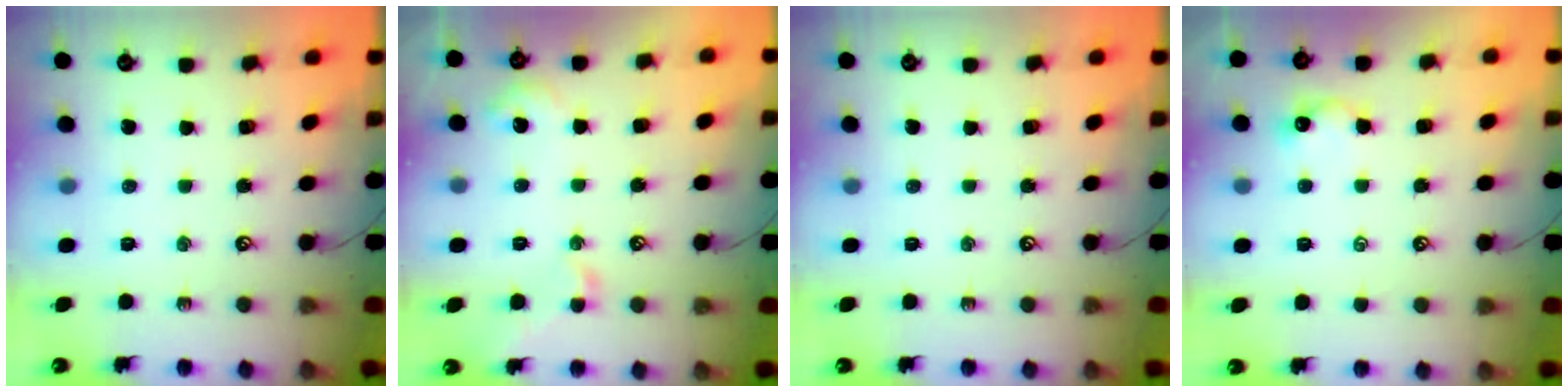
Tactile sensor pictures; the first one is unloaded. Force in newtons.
{"total": 4.1, "press": 4.0, "slide": 0.7}
{"total": 0.0}
{"total": 1.6, "press": 1.5, "slide": 0.6}